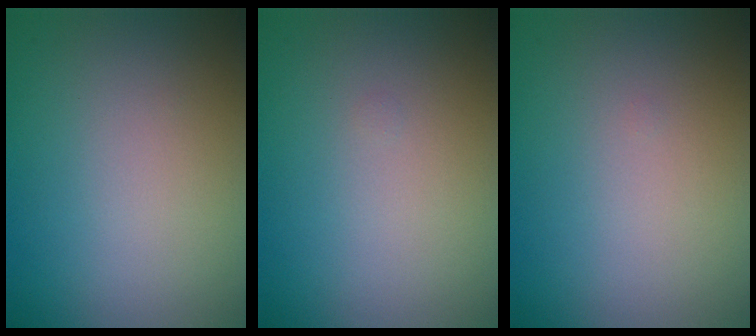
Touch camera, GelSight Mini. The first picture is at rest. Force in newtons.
{"total": 0.0}
{"total": 0.0}